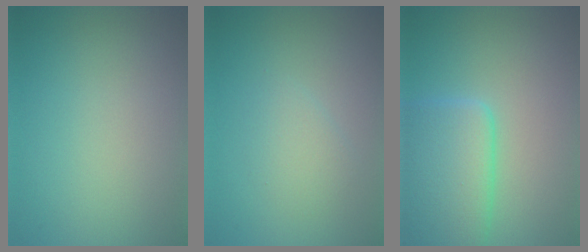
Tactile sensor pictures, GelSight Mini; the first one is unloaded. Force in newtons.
{"total": 1.6, "press": 1.6, "slide": 0.1}
{"total": 4.8, "press": 4.8, "slide": 0.2}